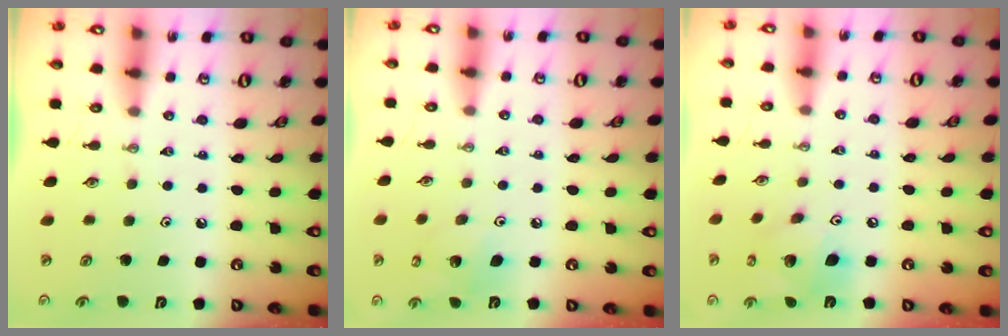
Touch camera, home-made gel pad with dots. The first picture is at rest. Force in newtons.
{"total": 7.5, "press": 7.3, "slide": 1.7}
{"total": 15.1, "press": 14.8, "slide": 2.7}